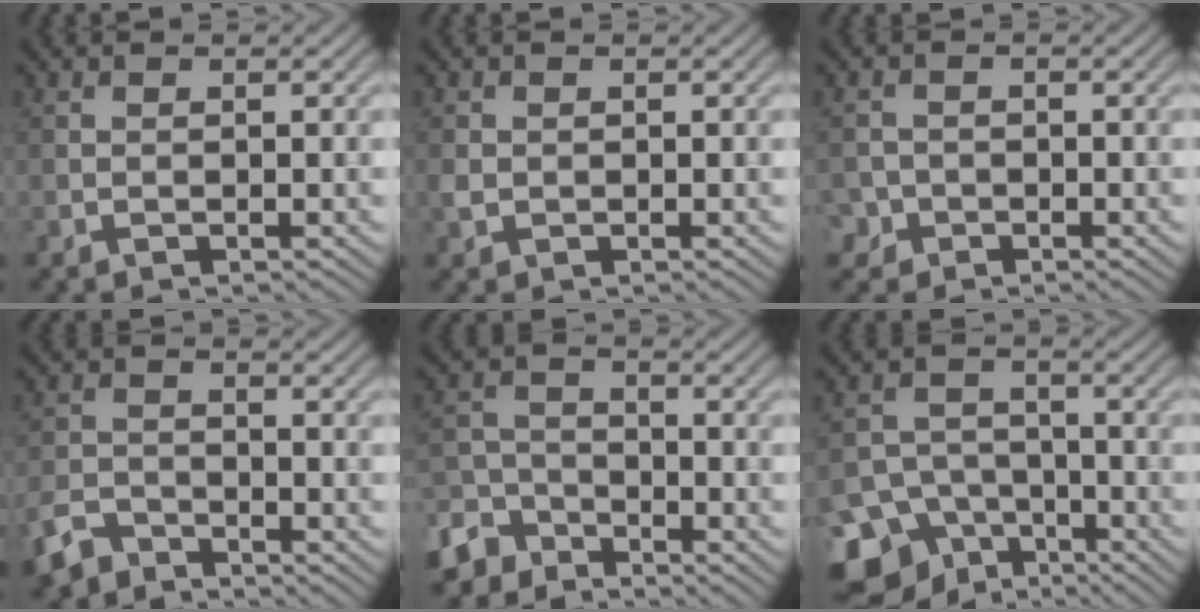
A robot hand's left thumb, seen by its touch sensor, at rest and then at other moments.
{"total": 1.4, "force": [-0.2, 1.2, 0.6], "torque": [-0.015, -0.003, -0.005]}
{"total": 2.5, "force": [-1.4, 2.0, 0.5], "torque": [-0.010, -0.001, -0.030]}
{"total": 4.8, "force": [-4.0, 2.0, 1.7], "torque": [-0.032, -0.007, -0.091]}
{"total": 5.6, "force": [-4.3, 3.0, 1.8], "torque": [-0.039, -0.002, -0.099]}
{"total": 11.9, "force": [-7.7, 8.2, 3.9], "torque": [-0.095, -0.031, -0.126]}